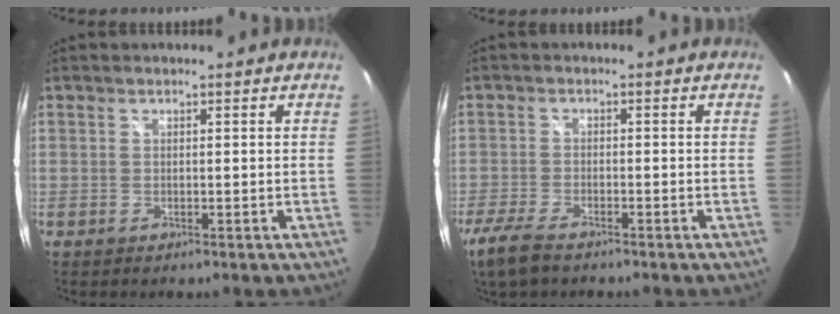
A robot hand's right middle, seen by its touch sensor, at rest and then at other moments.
{"total": 7.2, "force": [-5.5, 1.9, 4.2], "torque": [-0.119, -0.022, -0.108]}